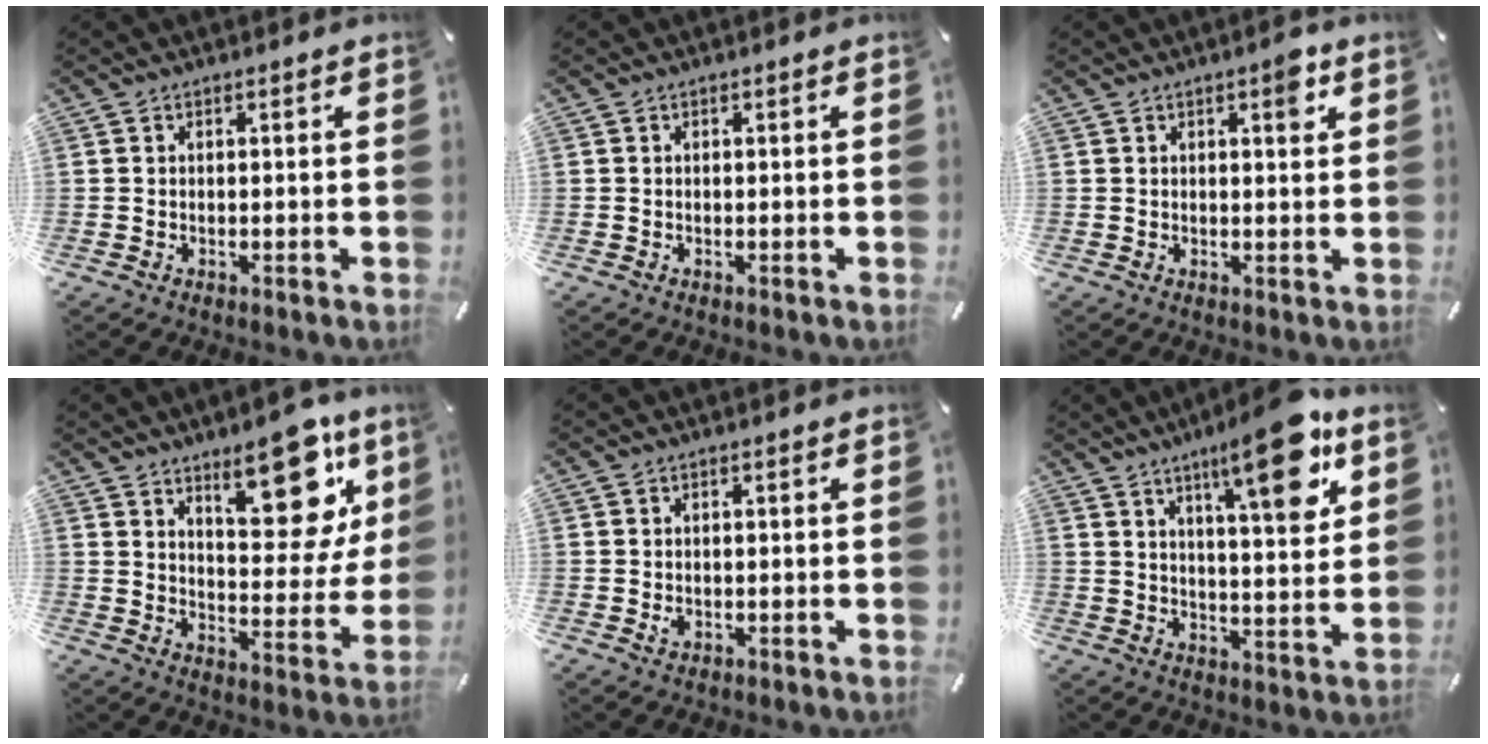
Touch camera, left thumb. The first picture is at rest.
{"total": 0.0}
{"total": 4.0, "force": [1.9, 1.4, 3.2], "torque": [-0.029, -0.009, 0.023]}
{"total": 18.6, "force": [11.8, 8.5, 11.6], "torque": [-0.135, -0.084, 0.193]}
{"total": 1.1, "force": [-0.1, 0.8, 0.6], "torque": [-0.005, -0.002, -0.004]}
{"total": 17.0, "force": [9.8, 5.1, 13.0], "torque": [-0.176, -0.049, 0.148]}